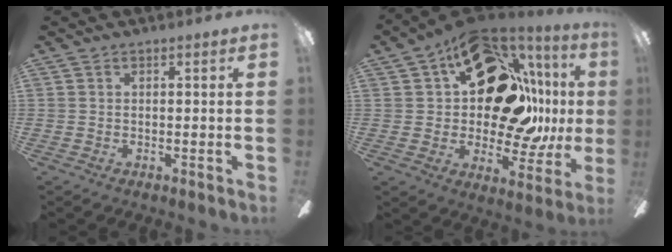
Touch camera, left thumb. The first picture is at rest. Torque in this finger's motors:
{"motor_torque": [2.52, 2.49, 2.38, -0.39, 0.14]}